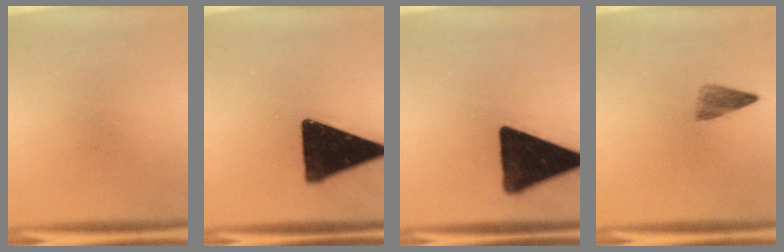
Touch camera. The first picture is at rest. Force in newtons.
{"total": 18.3}
{"total": 18.4}
{"total": 2.8}